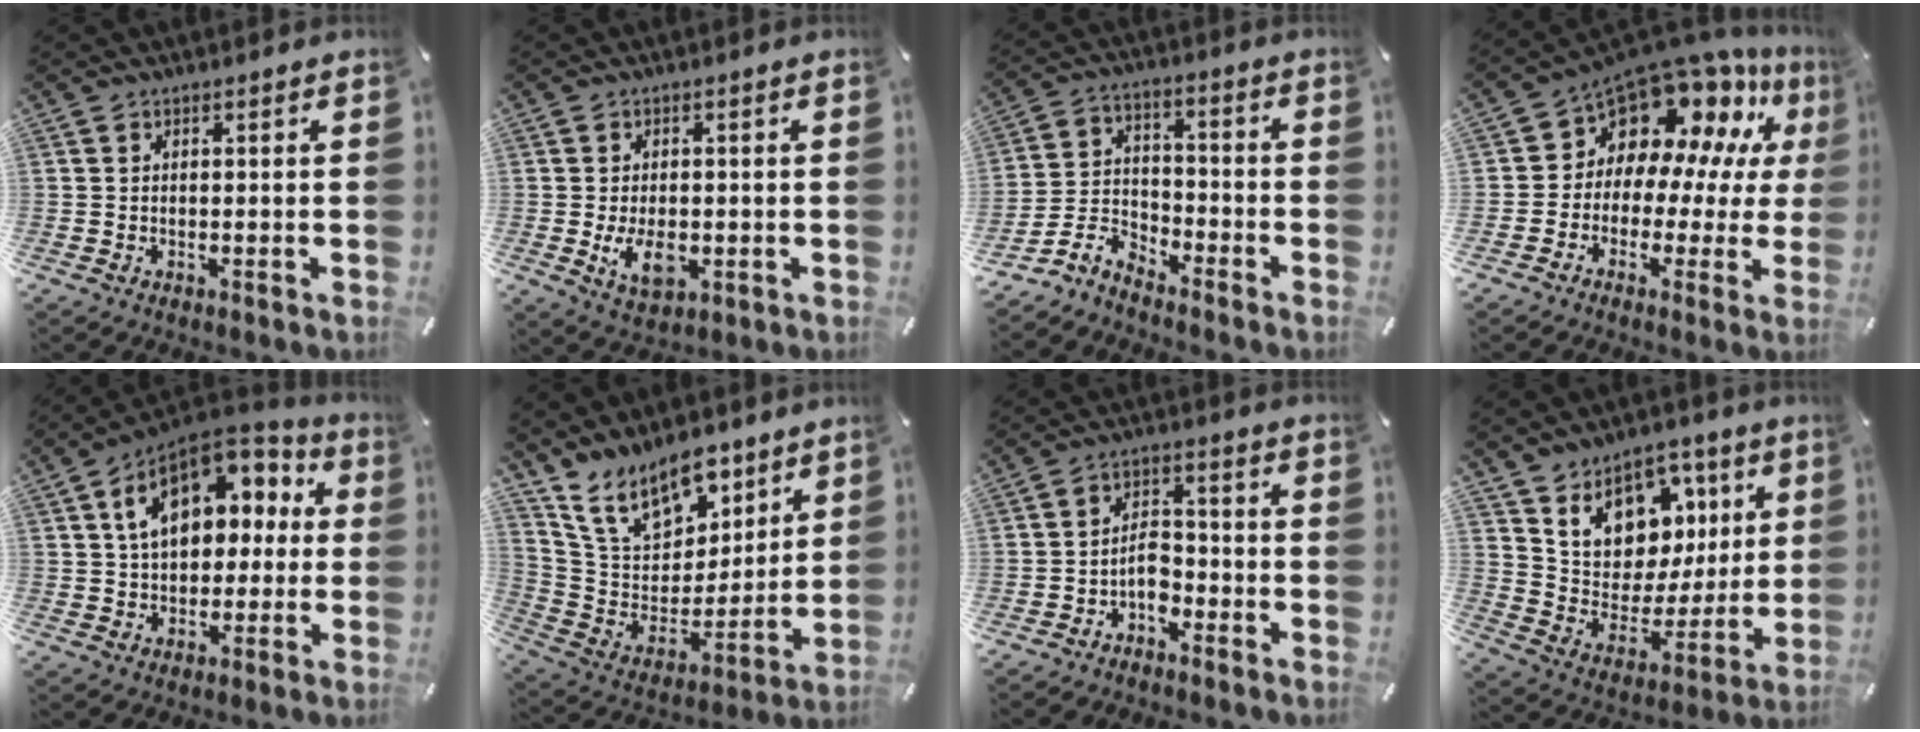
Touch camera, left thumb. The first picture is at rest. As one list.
[{"total": 6.4, "force": [-1.0, 4.1, 4.9], "torque": [-0.101, -0.013, -0.021]}, {"total": 9.1, "force": [-8.0, 3.6, 2.5], "torque": [-0.052, 0.031, -0.155]}, {"total": 13.5, "force": [9.2, 8.2, 5.5], "torque": [-0.097, -0.090, 0.161]}, {"total": 14.7, "force": [5.1, 10.5, 8.9], "torque": [-0.151, -0.019, 0.096]}, {"total": 15.9, "force": [11.9, 8.7, 6.0], "torque": [-0.122, -0.082, 0.225]}, {"total": 6.3, "force": [-3.5, 3.8, 3.6], "torque": [-0.071, 0.017, -0.064]}, {"total": 12.0, "force": [6.7, 9.6, 2.6], "torque": [-0.049, -0.069, 0.129]}]